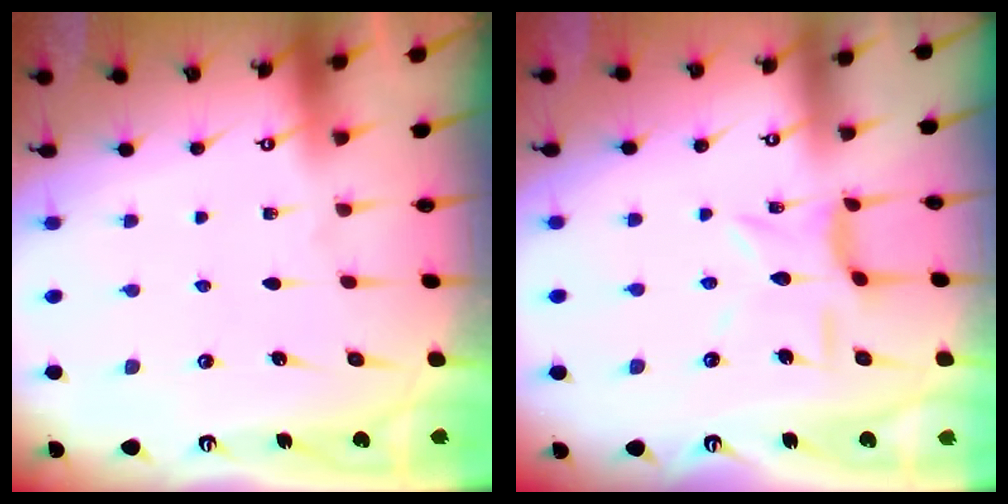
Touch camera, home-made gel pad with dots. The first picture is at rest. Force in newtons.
{"total": 6.3, "press": 6.3, "slide": 0.6}